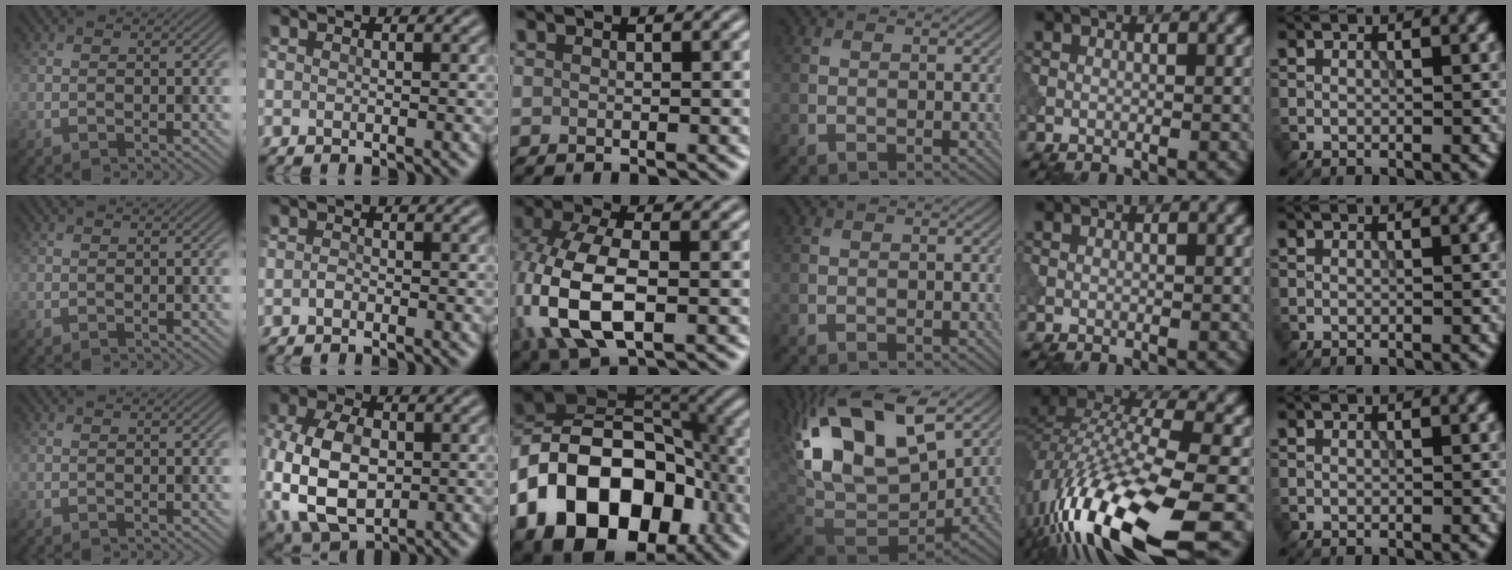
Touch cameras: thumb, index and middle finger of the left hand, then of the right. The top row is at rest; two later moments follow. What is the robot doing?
{"motion": "extract", "object": "peg toy"}